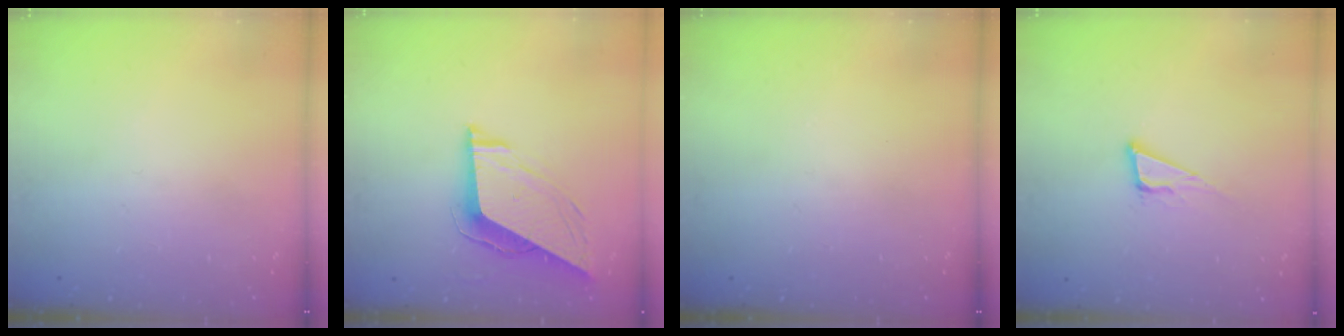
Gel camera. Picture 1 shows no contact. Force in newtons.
{"total": 8.9, "press": 8.9, "slide": 1.2}
{"total": 0.0}
{"total": 7.2, "press": 6.8, "slide": 2.6}